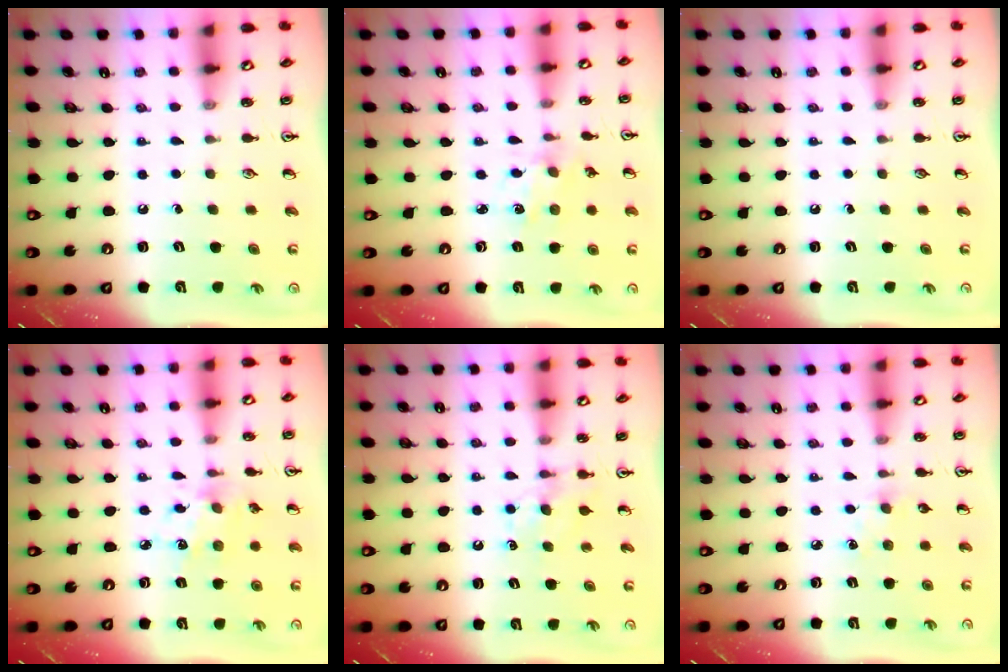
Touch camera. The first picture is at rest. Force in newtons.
{"total": 1.3, "press": 1.3, "slide": 0.1}
{"total": 0.0}
{"total": 8.3, "press": 8.3, "slide": 0.5}
{"total": 5.2, "press": 5.1, "slide": 0.7}
{"total": 4.1, "press": 4.0, "slide": 0.6}